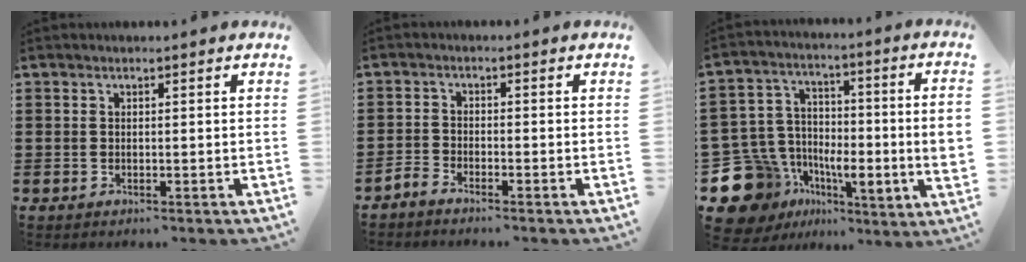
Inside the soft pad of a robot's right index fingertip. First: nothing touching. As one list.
[{"total": 1.9, "force": [-1.9, 0.0, 0.0], "torque": [-0.005, 0.004, -0.039]}, {"total": 13.2, "force": [-4.6, 9.8, 7.6], "torque": [-0.217, -0.002, -0.077]}]